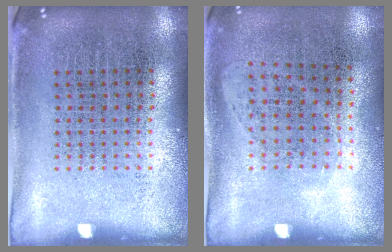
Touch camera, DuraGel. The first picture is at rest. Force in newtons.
{"total": 1.1, "press": 0.9, "slide": 0.6}